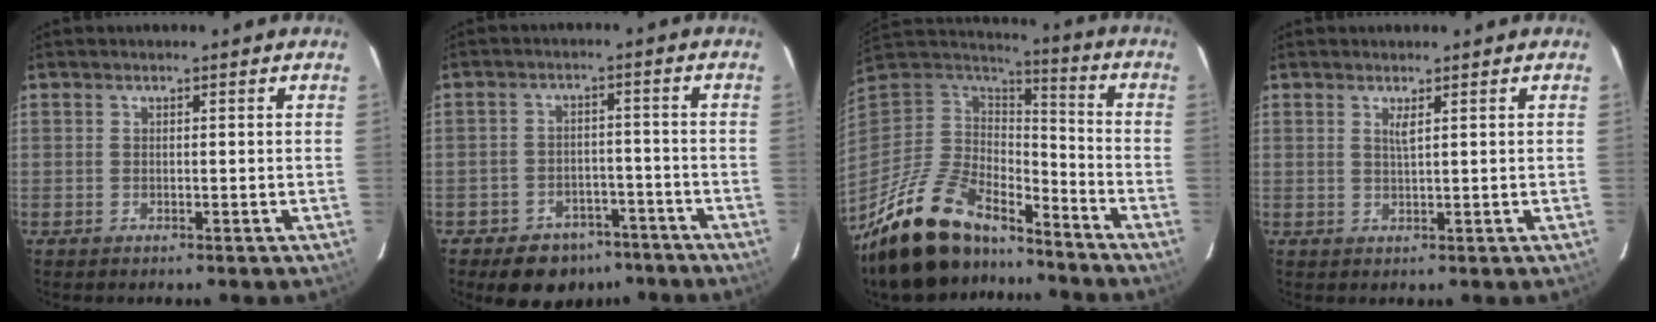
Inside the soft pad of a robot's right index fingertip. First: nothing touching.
{"total": 10.6, "force": [-7.6, 6.6, 3.2], "torque": [-0.081, 0.025, -0.091]}
{"total": 23.3, "force": [-17.5, 9.6, 12.1], "torque": [-0.254, -0.014, -0.293]}
{"total": 1.5, "force": [0.7, 0.0, 1.3], "torque": [-0.022, -0.001, 0.013]}